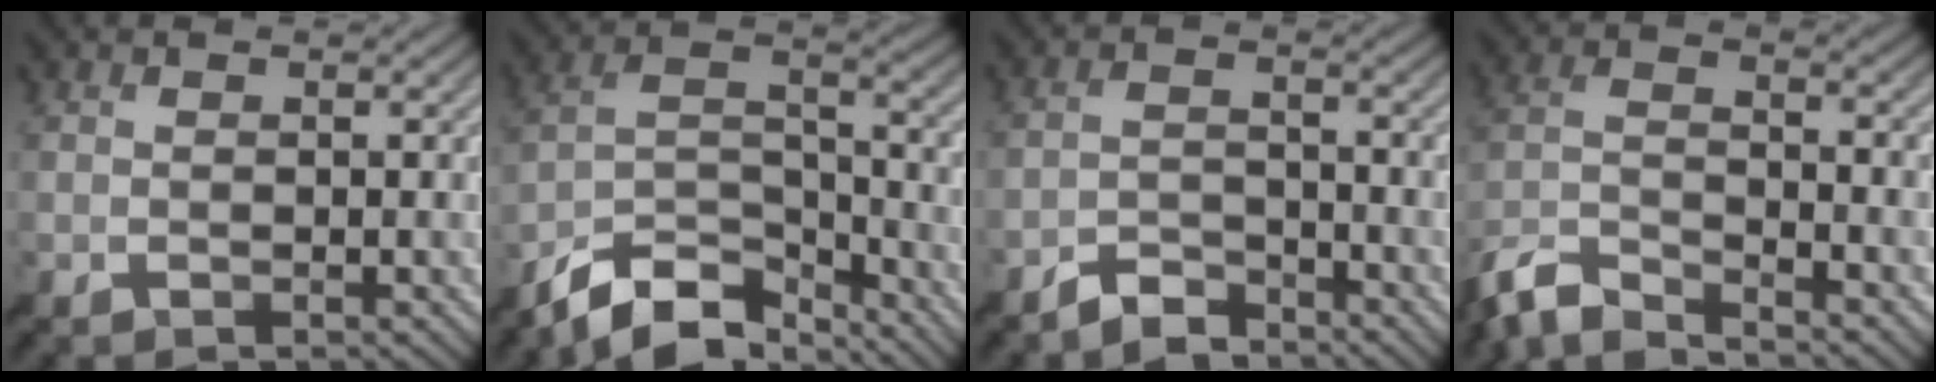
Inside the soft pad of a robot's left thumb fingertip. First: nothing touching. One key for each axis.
{"total": 11.1, "fx": -9.3, "fy": 3.4, "fz": 4.8, "tx": -0.088, "ty": 0.006, "tz": -0.183}
{"total": 4.0, "fx": -3.6, "fy": 1.3, "fz": 1.1, "tx": -0.018, "ty": 0.000, "tz": -0.075}
{"total": 8.6, "fx": -7.6, "fy": 1.7, "fz": 3.6, "tx": -0.073, "ty": -0.009, "tz": -0.157}